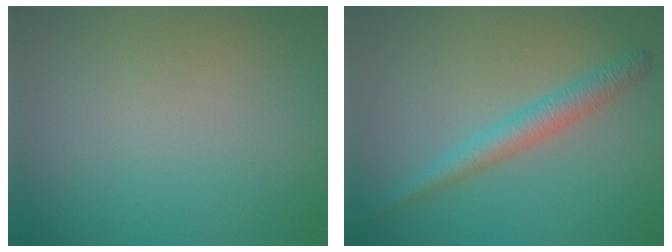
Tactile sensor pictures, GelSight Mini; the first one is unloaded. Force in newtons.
{"total": 2.9, "press": 2.9, "slide": 0.0}